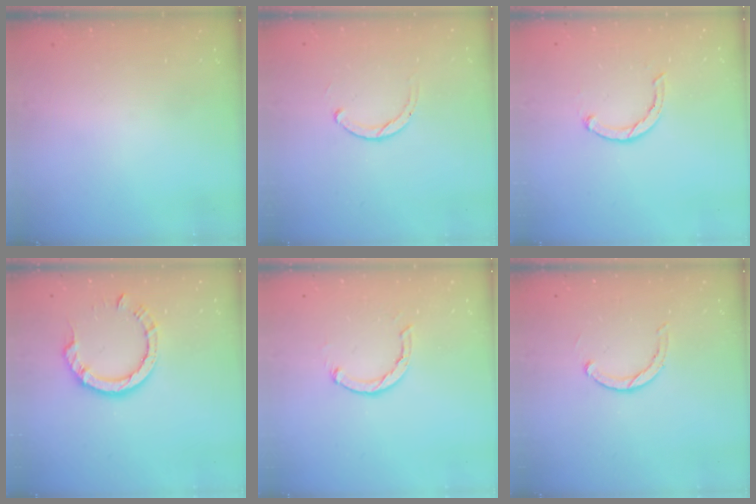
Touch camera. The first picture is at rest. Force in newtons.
{"total": 1.8, "press": 1.8, "slide": 0.2}
{"total": 2.5, "press": 2.5, "slide": 0.4}
{"total": 8.5, "press": 8.4, "slide": 1.0}
{"total": 2.1, "press": 2.1, "slide": 0.3}
{"total": 2.8, "press": 2.8, "slide": 0.2}